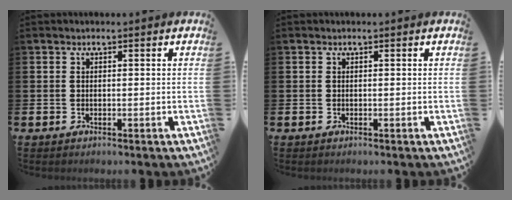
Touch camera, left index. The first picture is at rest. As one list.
[{"total": 0.0}]